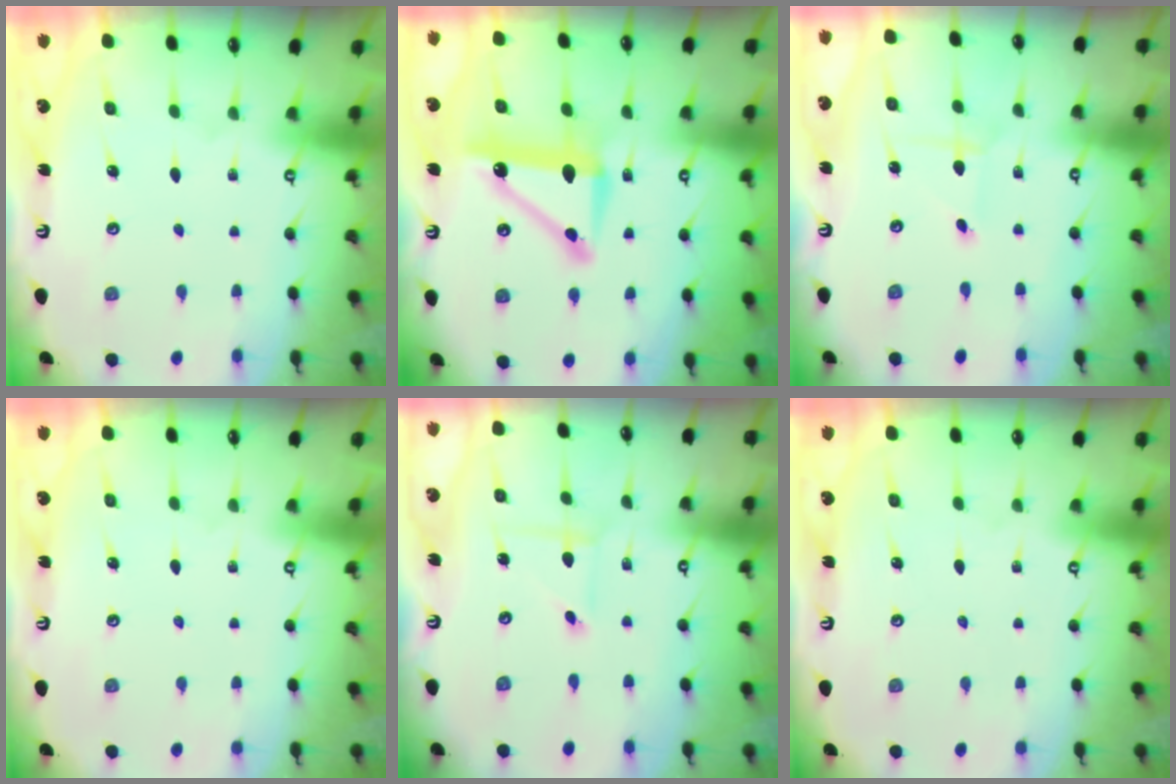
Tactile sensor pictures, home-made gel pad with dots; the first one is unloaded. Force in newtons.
{"total": 11.1, "press": 11.1, "slide": 0.3}
{"total": 2.2, "press": 2.2, "slide": 0.2}
{"total": 0.0}
{"total": 1.8, "press": 1.8, "slide": 0.2}
{"total": 0.0}